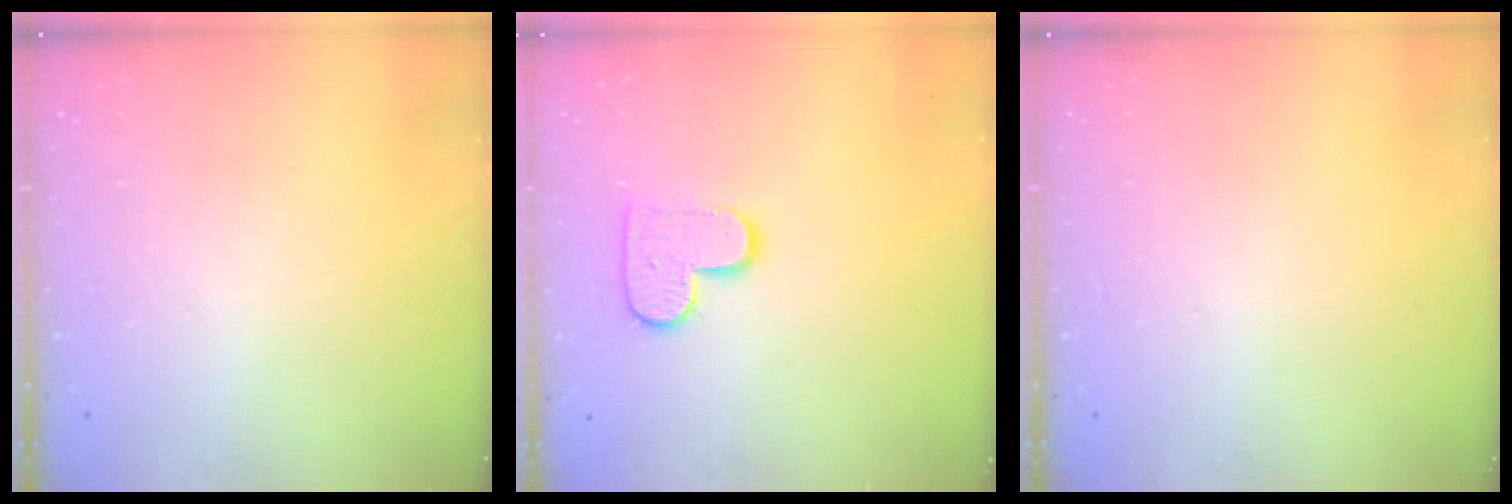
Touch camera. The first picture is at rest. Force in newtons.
{"total": 10.6, "press": 10.6, "slide": 0.7}
{"total": 0.0}